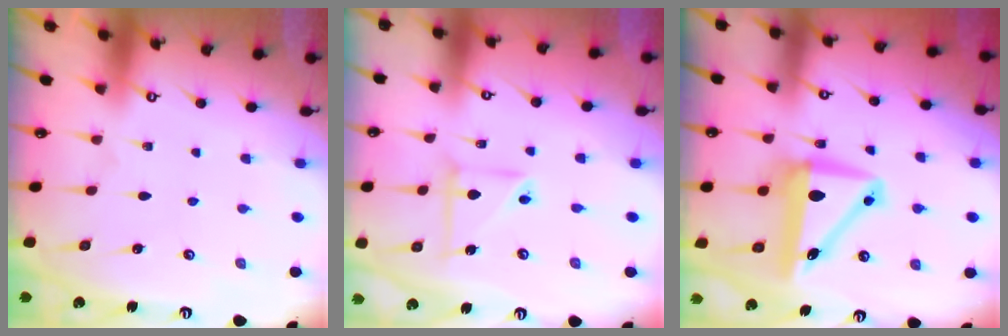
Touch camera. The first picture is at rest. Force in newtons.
{"total": 6.5, "press": 6.4, "slide": 1.5}
{"total": 10.1, "press": 9.9, "slide": 1.9}